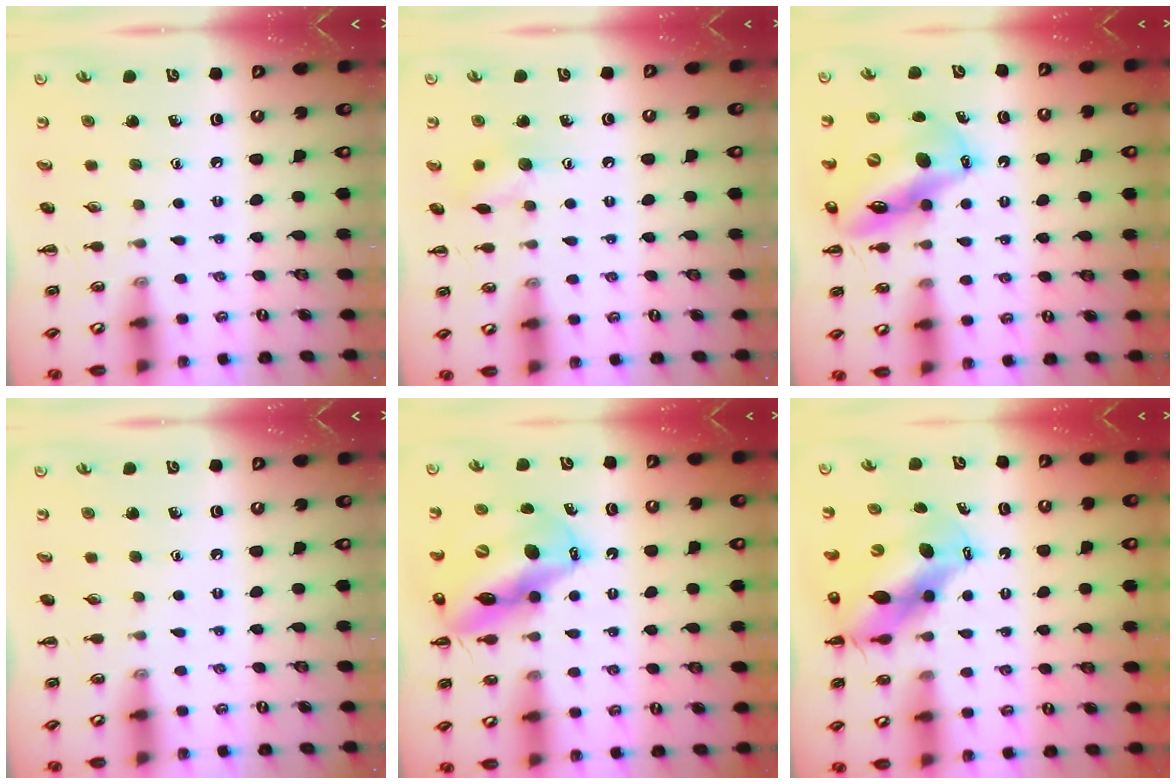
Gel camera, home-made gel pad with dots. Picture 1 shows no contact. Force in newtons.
{"total": 7.0, "press": 7.0, "slide": 0.7}
{"total": 15.2, "press": 14.7, "slide": 3.8}
{"total": 0.0}
{"total": 16.1, "press": 15.4, "slide": 4.6}
{"total": 11.6, "press": 11.3, "slide": 2.9}